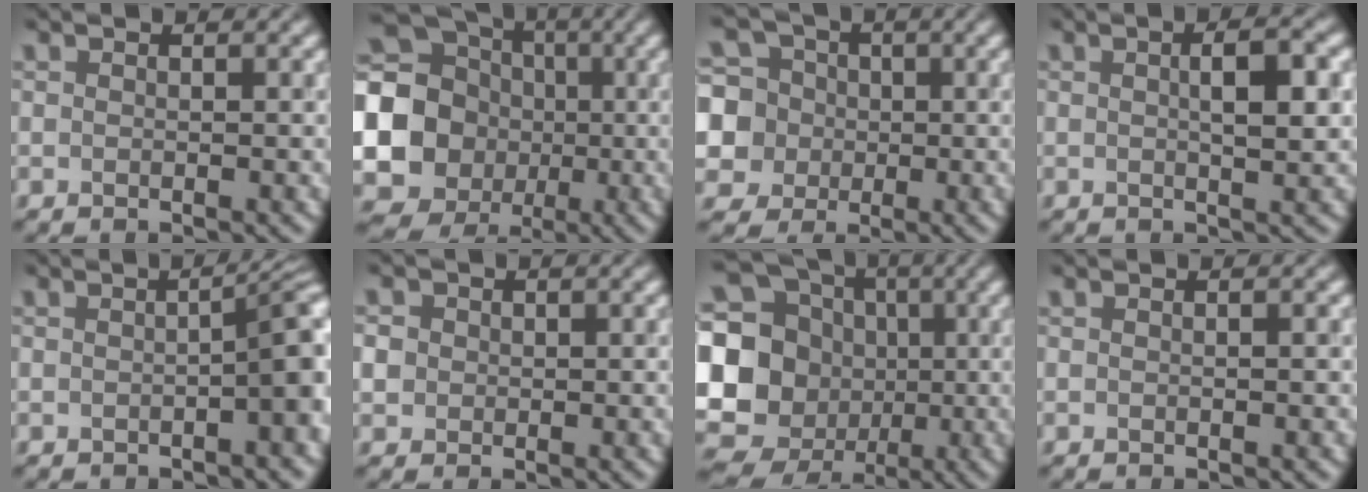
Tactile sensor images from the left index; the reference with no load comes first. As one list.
[{"total": 18.9, "force": [-1.1, 17.7, 6.3], "torque": [-0.170, 0.004, -0.057]}, {"total": 8.2, "force": [0.4, 7.7, 2.7], "torque": [-0.087, 0.031, -0.015]}, {"total": 3.9, "force": [0.6, 0.8, 3.7], "torque": [-0.058, 0.006, 0.007]}, {"total": 4.5, "force": [-0.8, 1.1, 4.2], "torque": [-0.046, 0.014, -0.010]}, {"total": 2.5, "force": [0.2, 2.3, 0.9], "torque": [-0.013, 0.017, -0.001]}, {"total": 21.8, "force": [-2.4, 20.6, 6.8], "torque": [-0.177, 0.002, -0.094]}, {"total": 0.6, "force": [0.0, 0.2, 0.6], "torque": [-0.008, 0.000, -0.005]}]